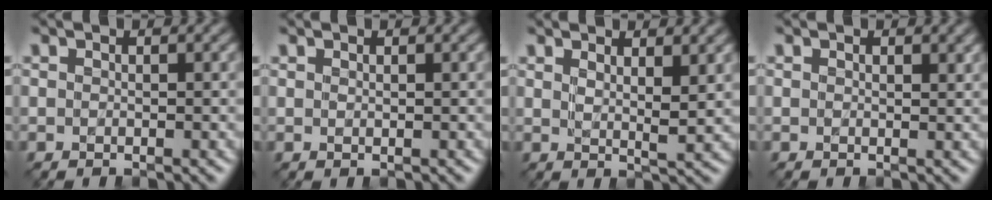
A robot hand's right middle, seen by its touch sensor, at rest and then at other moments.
{"total": 0.5, "force": [0.4, 0.1, 0.3], "torque": [-0.007, 0.002, 0.007]}
{"total": 2.9, "force": [1.8, 0.6, 2.1], "torque": [-0.030, -0.006, 0.031]}
{"total": 0.7, "force": [0.5, 0.3, 0.5], "torque": [-0.006, -0.002, 0.008]}